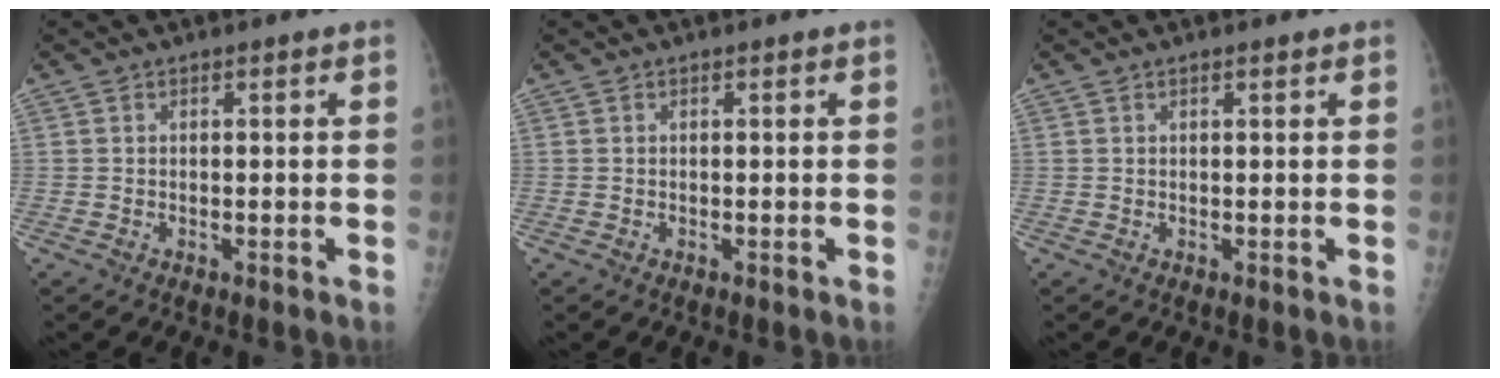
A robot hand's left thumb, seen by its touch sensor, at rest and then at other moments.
{"total": 0.0}
{"total": 0.6, "force": [0.5, 0.2, 0.3], "torque": [-0.007, -0.002, 0.008]}